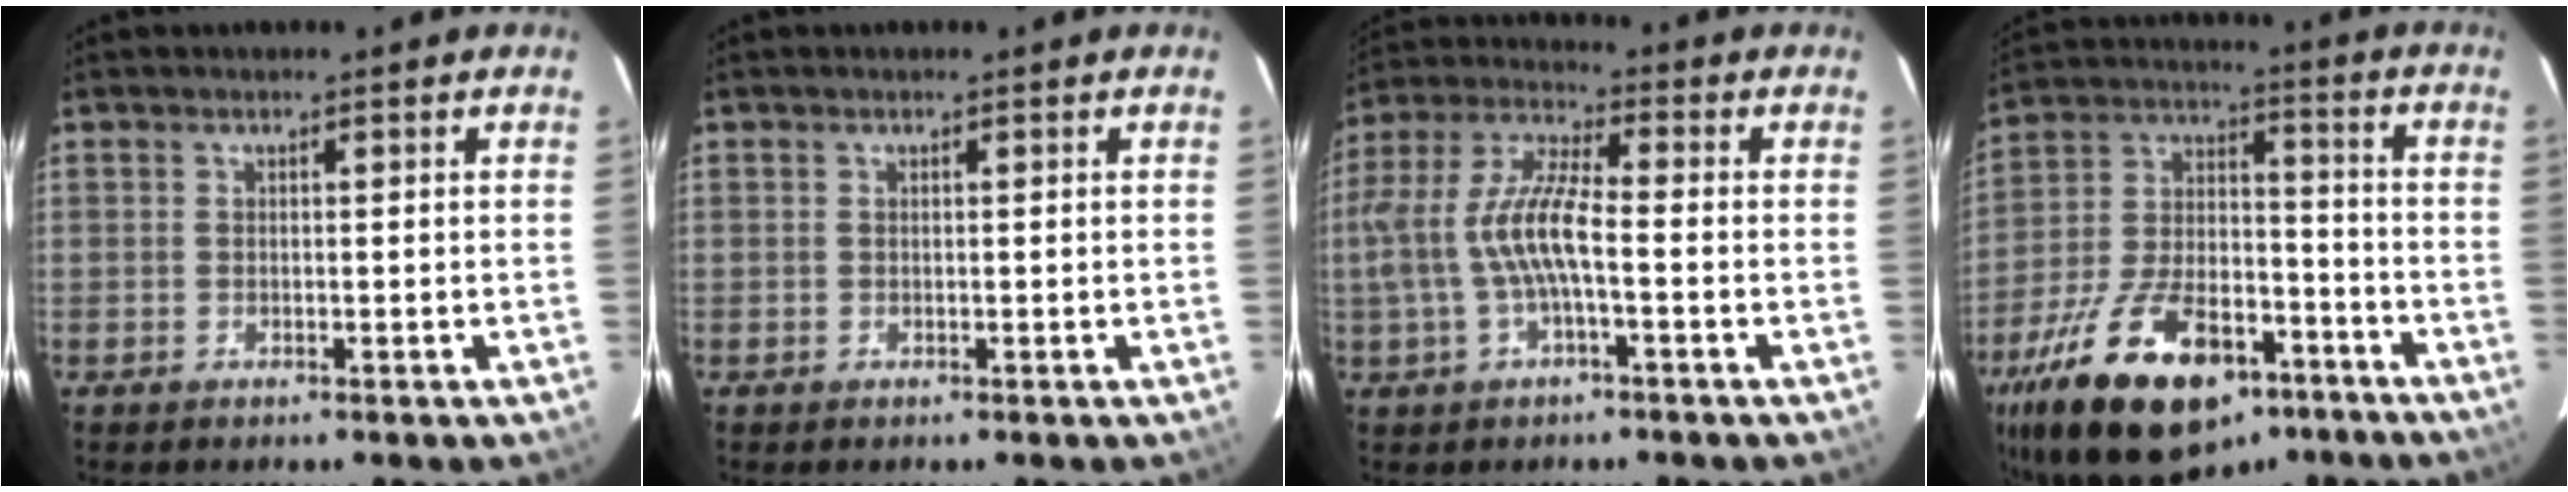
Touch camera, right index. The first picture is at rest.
{"total": 0.0}
{"total": 11.4, "force": [-2.0, 3.1, 10.8], "torque": [-0.227, 0.007, -0.035]}
{"total": 26.6, "force": [-16.2, 12.7, 16.8], "torque": [-0.330, -0.010, -0.255]}